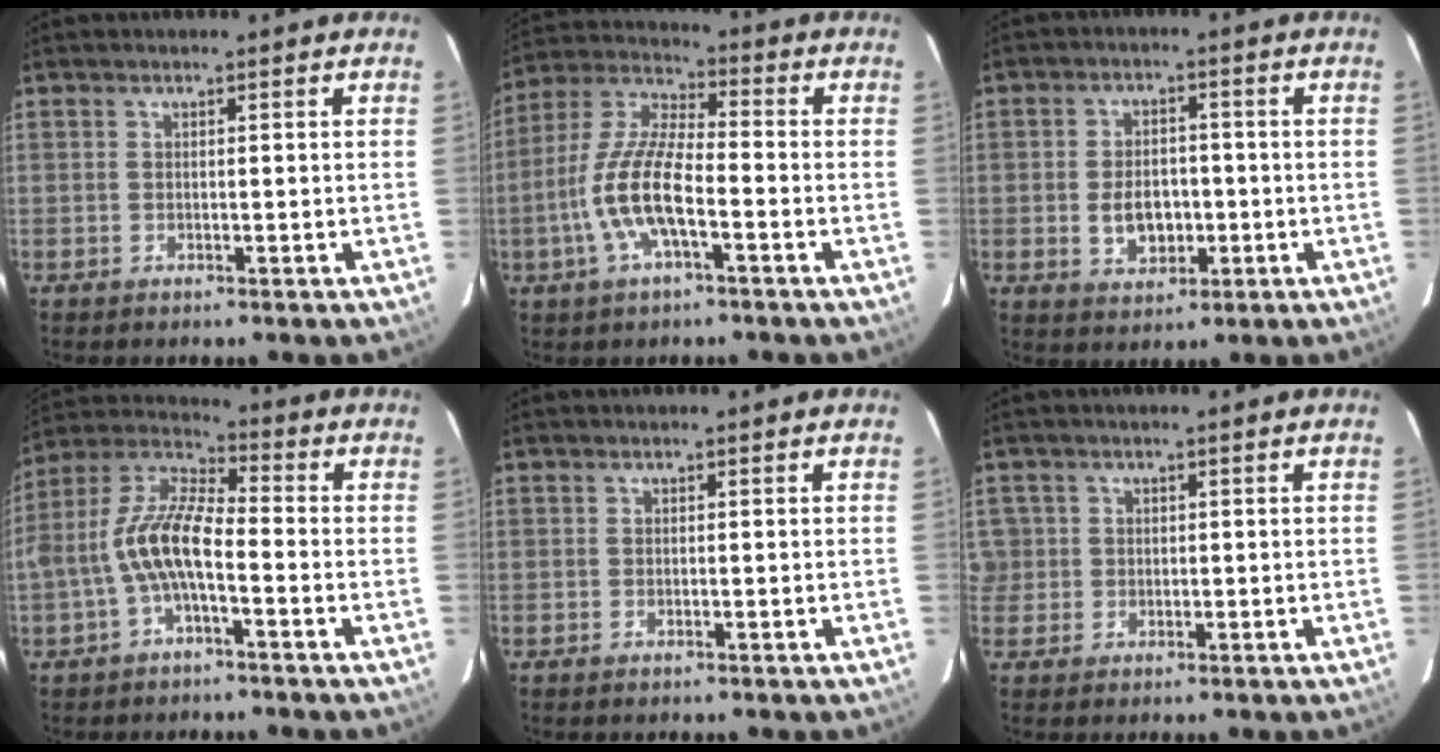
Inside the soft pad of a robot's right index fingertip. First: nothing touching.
{"total": 12.8, "force": [-4.3, 3.9, 11.4], "torque": [-0.245, 0.000, -0.086]}
{"total": 7.1, "force": [-1.4, 4.9, 4.9], "torque": [-0.097, 0.004, -0.015]}
{"total": 10.5, "force": [-3.2, 3.5, 9.3], "torque": [-0.202, 0.014, -0.061]}
{"total": 0.0}
{"total": 3.1, "force": [0.1, 3.1, 0.1], "torque": [0.012, 0.016, 0.004]}